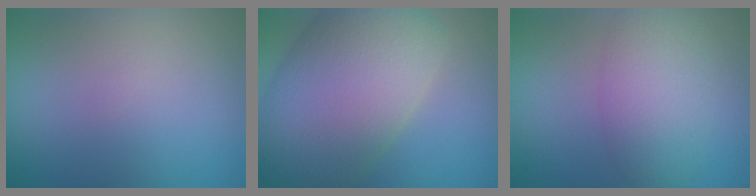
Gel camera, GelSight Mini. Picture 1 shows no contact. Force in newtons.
{"total": 14.5, "press": 14.5, "slide": 0.7}
{"total": 5.2, "press": 5.2, "slide": 0.2}